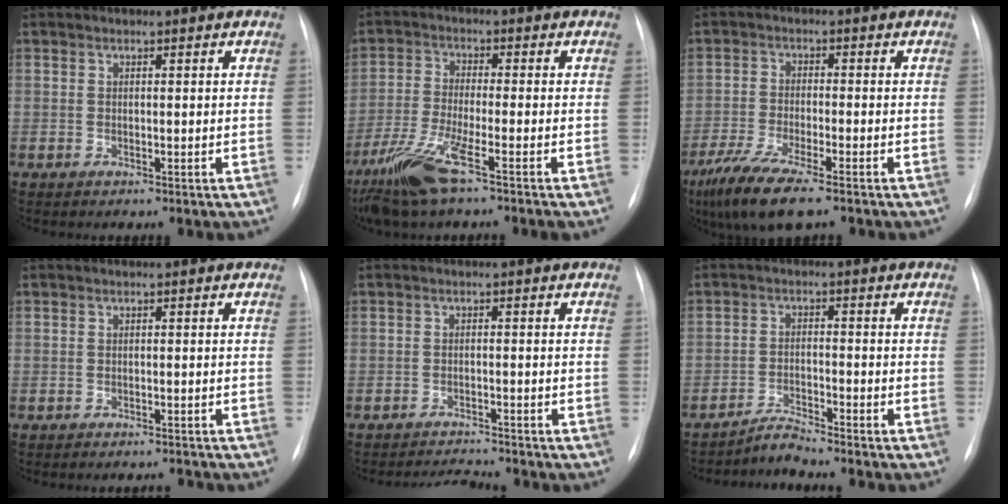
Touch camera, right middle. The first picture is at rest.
{"total": 9.0, "force": [-5.6, -0.1, 7.1], "torque": [-0.156, -0.028, -0.113]}
{"total": 9.0, "force": [-6.4, 0.9, 6.2], "torque": [-0.123, -0.027, -0.115]}
{"total": 2.7, "force": [-2.6, 0.5, 0.4], "torque": [0.006, -0.002, -0.029]}
{"total": 3.3, "force": [-3.2, -0.9, -0.3], "torque": [0.000, -0.014, -0.050]}
{"total": 3.0, "force": [-2.9, -0.9, -0.2], "torque": [0.002, -0.020, -0.053]}